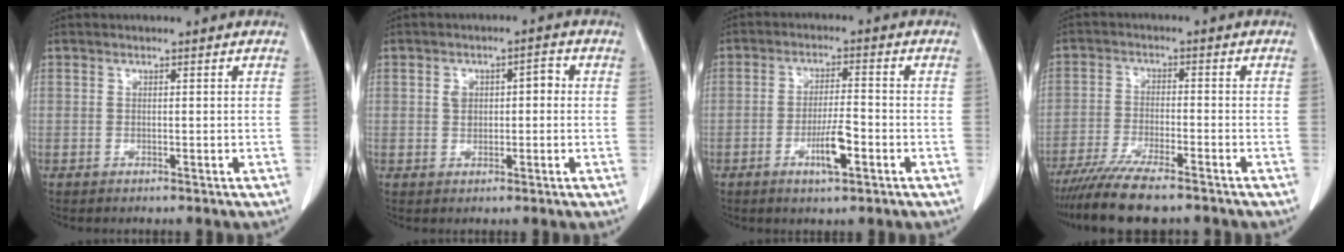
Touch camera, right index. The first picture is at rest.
{"total": 3.9, "force": [0.4, 2.4, 3.0], "torque": [-0.050, 0.024, 0.010]}
{"total": 5.8, "force": [-2.5, 0.9, 5.1], "torque": [-0.094, -0.003, -0.043]}
{"total": 10.2, "force": [-8.4, 1.1, 5.6], "torque": [-0.091, -0.025, -0.139]}